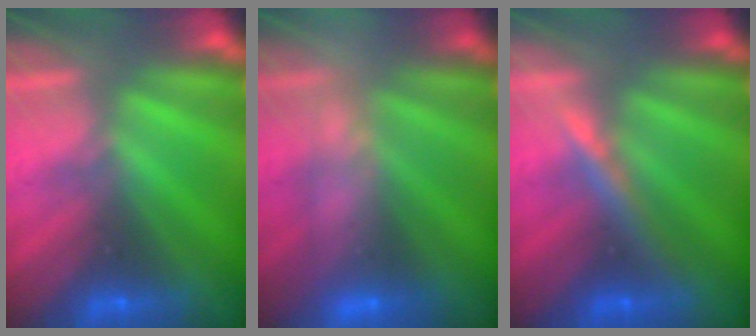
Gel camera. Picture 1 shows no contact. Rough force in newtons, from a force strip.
{"total": 2.4}
{"total": 3.2}